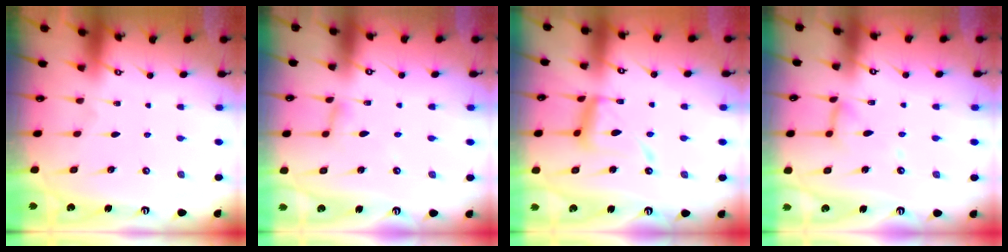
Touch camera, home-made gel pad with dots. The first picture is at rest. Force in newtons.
{"total": 2.4, "press": 2.4, "slide": 0.1}
{"total": 12.3, "press": 12.3, "slide": 1.0}
{"total": 7.7, "press": 7.7, "slide": 0.7}